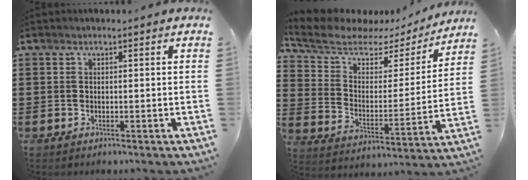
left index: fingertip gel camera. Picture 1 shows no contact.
{"total": 6.6, "force": [5.1, 3.1, 2.7], "torque": [-0.085, -0.028, 0.085]}